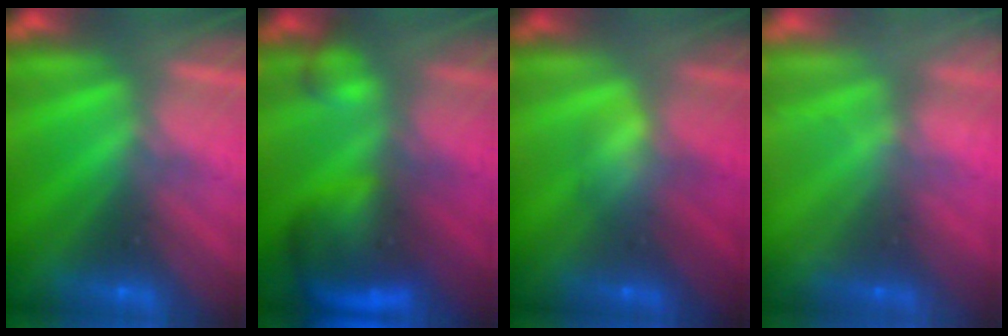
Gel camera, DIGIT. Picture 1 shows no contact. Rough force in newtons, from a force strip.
{"total": 5.8}
{"total": 3.0}
{"total": 2.3}